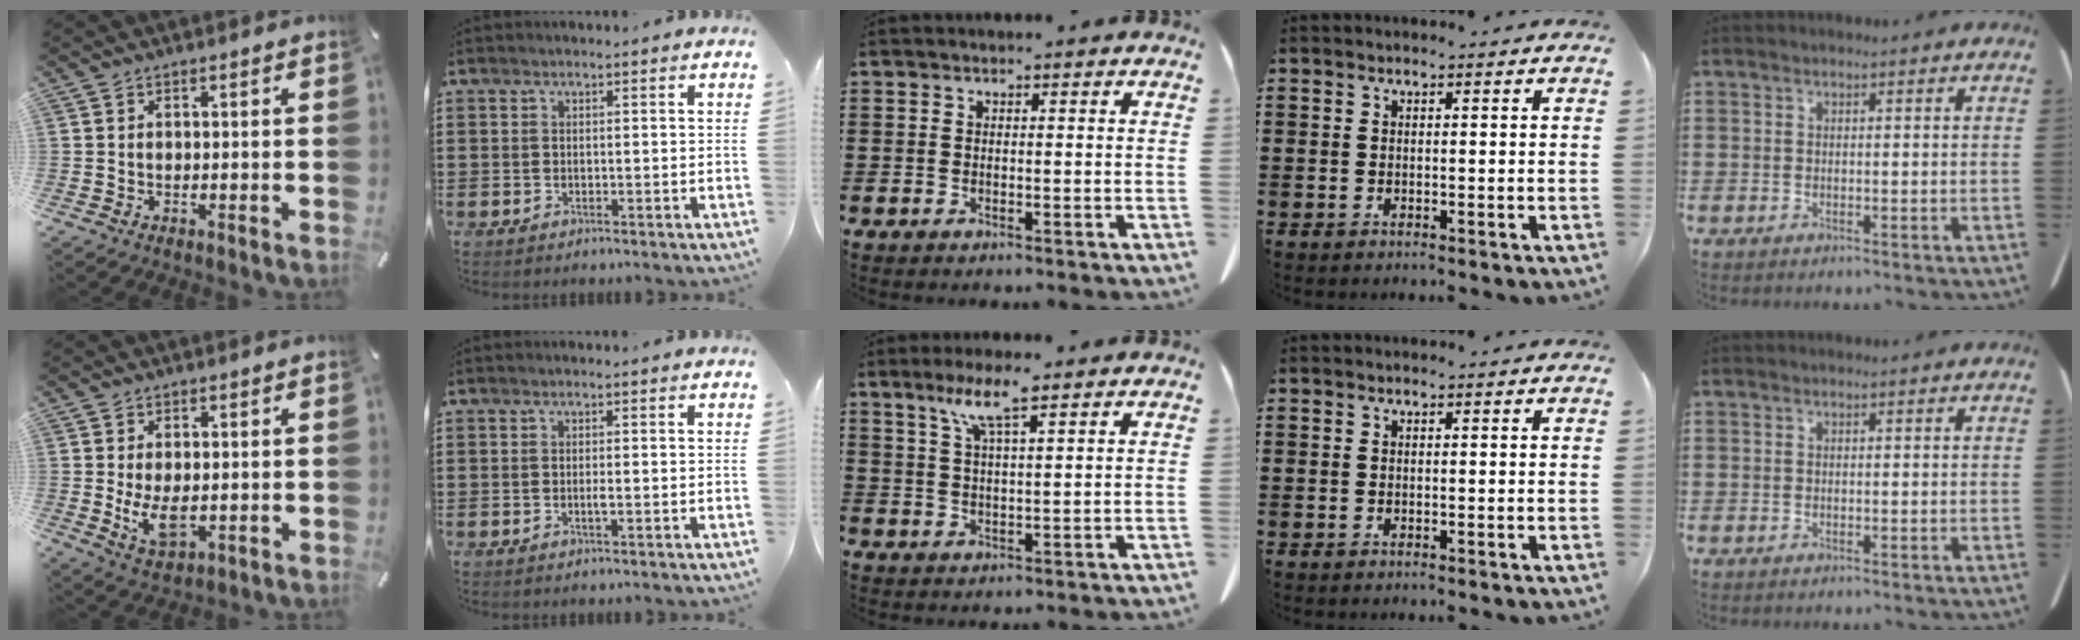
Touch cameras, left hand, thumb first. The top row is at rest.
{"thumb": {"total": 6.8, "force": [-0.2, 4.0, 5.5], "torque": [-0.107, -0.007, -0.006]}, "index": {"total": 1.0, "force": [-0.2, -0.1, 1.0], "torque": [-0.018, -0.005, -0.003]}, "middle": {"total": 6.2, "force": [4.1, 0.7, 4.7], "torque": [-0.102, 0.000, 0.070]}}